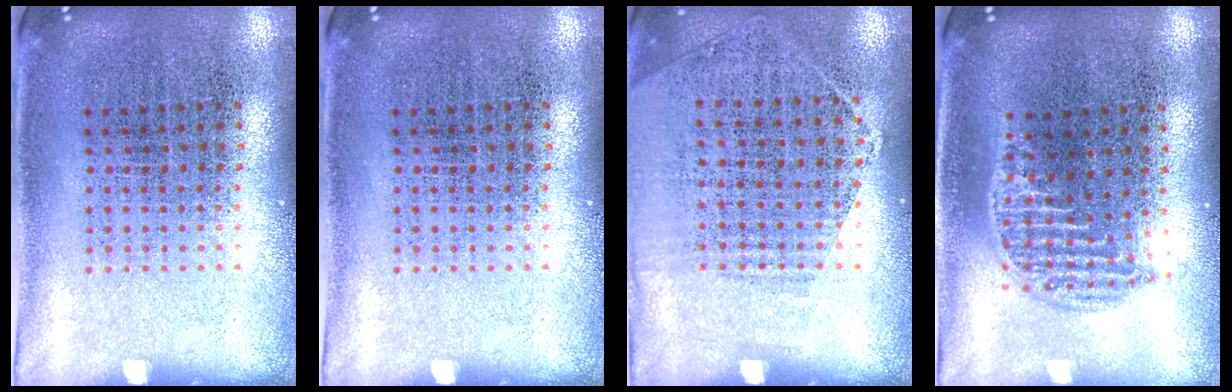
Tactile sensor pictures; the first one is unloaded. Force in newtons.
{"total": 0.0}
{"total": 1.1, "press": 0.9, "slide": 0.6}
{"total": 1.2, "press": 1.1, "slide": 0.5}